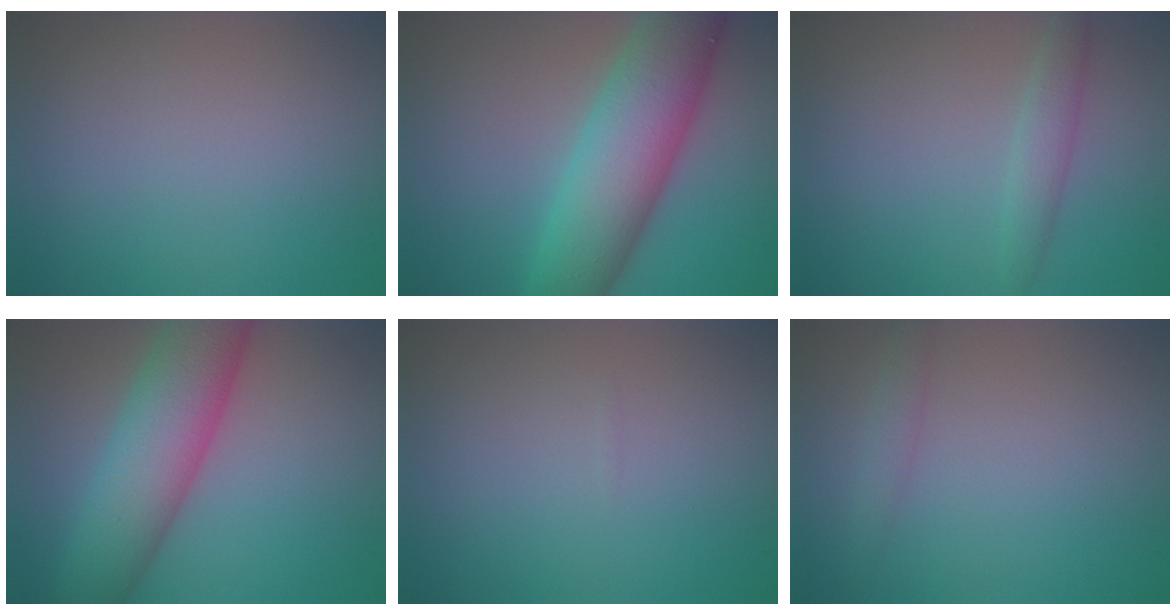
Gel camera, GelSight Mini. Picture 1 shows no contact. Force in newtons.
{"total": 9.7, "press": 9.7, "slide": 0.2}
{"total": 2.1, "press": 2.1, "slide": 0.1}
{"total": 9.1, "press": 9.1, "slide": 0.5}
{"total": 0.0}
{"total": 1.2, "press": 1.2, "slide": 0.1}